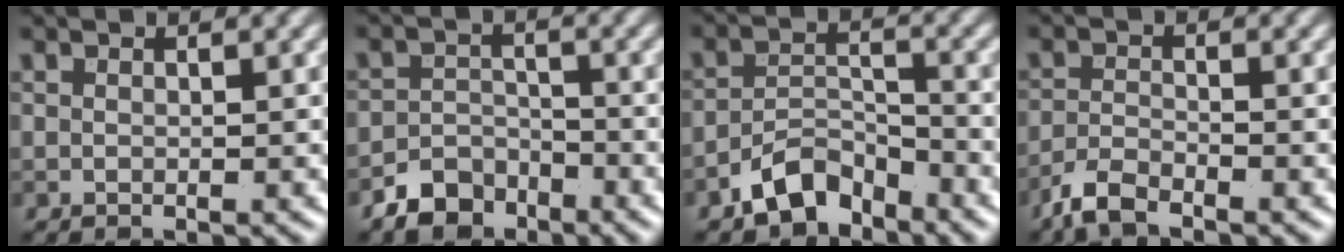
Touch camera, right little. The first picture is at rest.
{"total": 3.4, "force": [-2.6, 2.0, 0.8], "torque": [-0.010, 0.003, -0.052]}
{"total": 4.6, "force": [-3.6, 2.1, 2.1], "torque": [-0.030, 0.005, -0.073]}
{"total": 2.9, "force": [-2.4, 0.7, 1.4], "torque": [-0.034, -0.005, -0.059]}